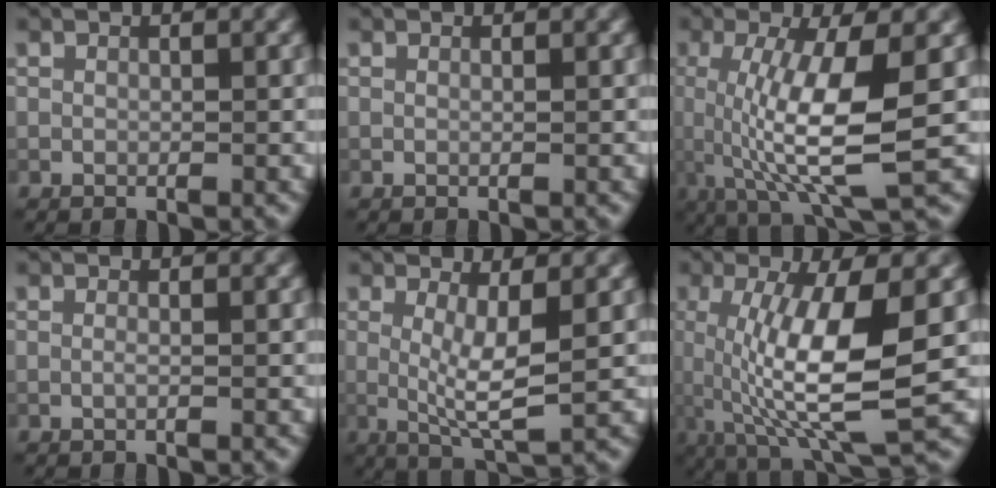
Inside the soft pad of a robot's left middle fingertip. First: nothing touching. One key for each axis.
{"total": 0.0}
{"total": 8.7, "fx": -0.2, "fy": 2.3, "fz": 8.4, "tx": -0.145, "ty": -0.011, "tz": 0.002}
{"total": 0.6, "fx": -0.1, "fy": 0.1, "fz": 0.6, "tx": -0.012, "ty": -0.003, "tz": -0.006}
{"total": 4.6, "fx": 0.2, "fy": 0.9, "fz": 4.5, "tx": -0.086, "ty": -0.010, "tz": 0.006}
{"total": 9.7, "fx": -0.1, "fy": 2.6, "fz": 9.3, "tx": -0.163, "ty": -0.012, "tz": 0.004}